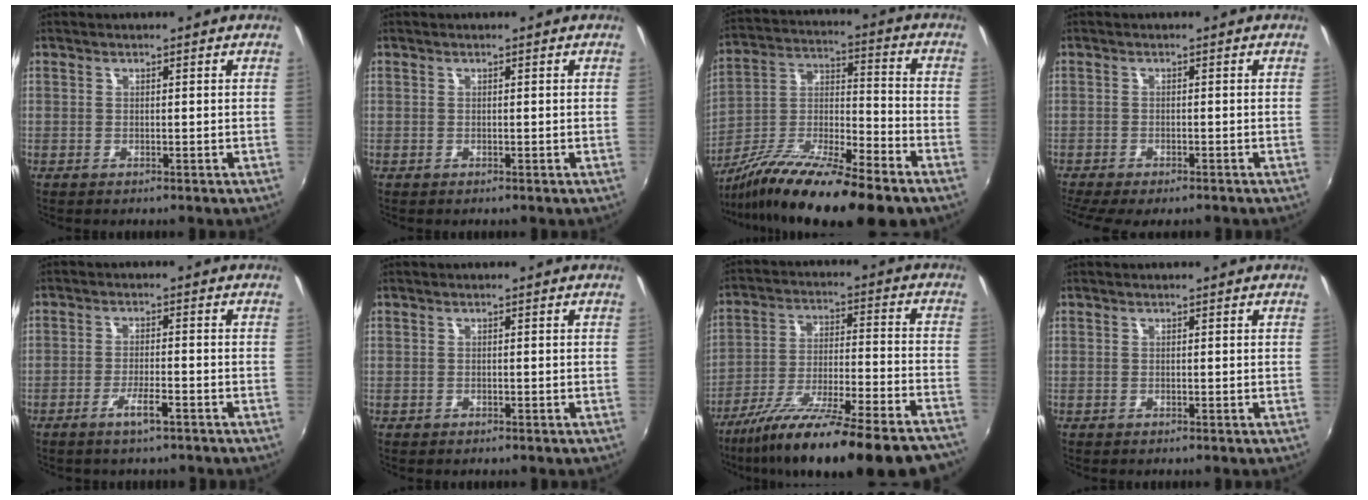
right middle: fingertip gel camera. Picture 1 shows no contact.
{"total": 0.0}
{"total": 20.4, "force": [-14.4, 3.5, 14.0], "torque": [-0.259, -0.018, -0.256]}
{"total": 6.3, "force": [-5.2, 1.3, 3.3], "torque": [-0.079, -0.033, -0.085]}
{"total": 4.0, "force": [-2.8, 0.7, 2.8], "torque": [-0.062, -0.002, -0.046]}
{"total": 0.5, "force": [-0.4, 0.4, 0.0], "torque": [-0.004, -0.002, -0.006]}
{"total": 28.5, "force": [-23.9, 3.2, 15.1], "torque": [-0.253, -0.074, -0.351]}
{"total": 0.0}